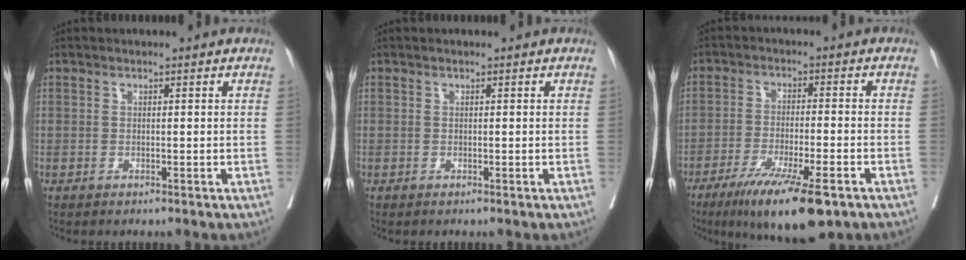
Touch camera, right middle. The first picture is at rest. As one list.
[{"total": 0.0}, {"total": 12.7, "force": [-8.0, 1.6, 9.7], "torque": [-0.157, -0.031, -0.127]}]